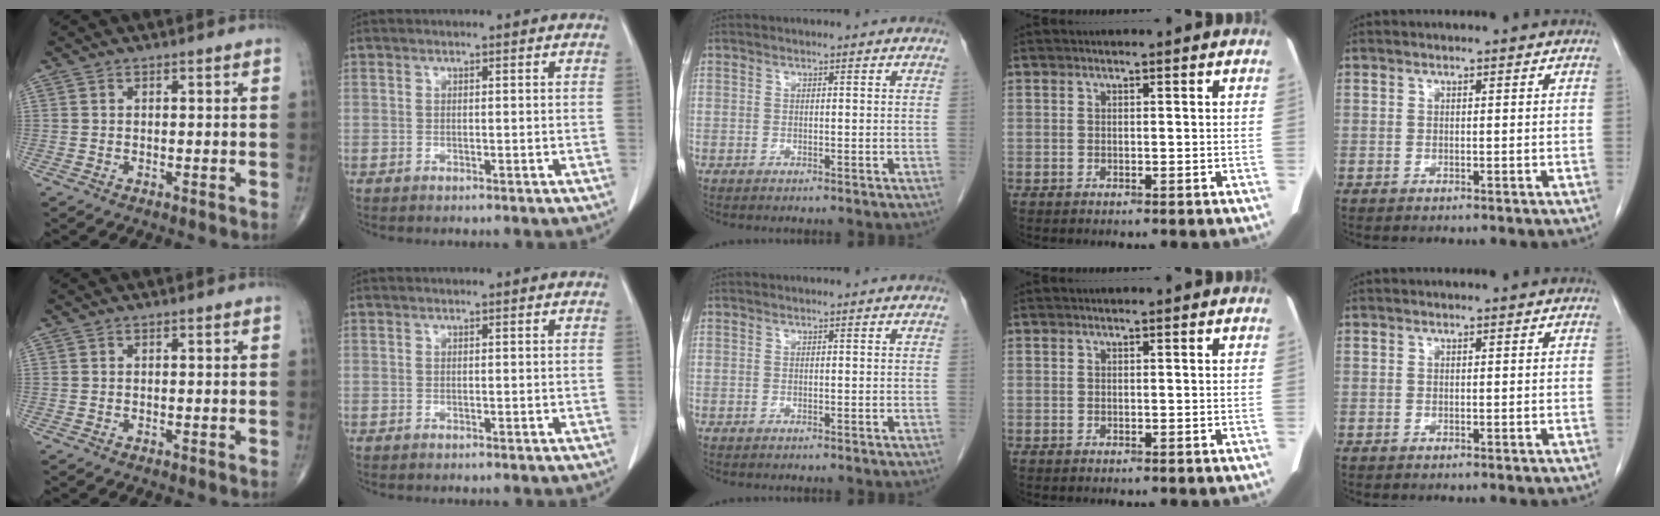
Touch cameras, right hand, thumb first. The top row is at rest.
{}